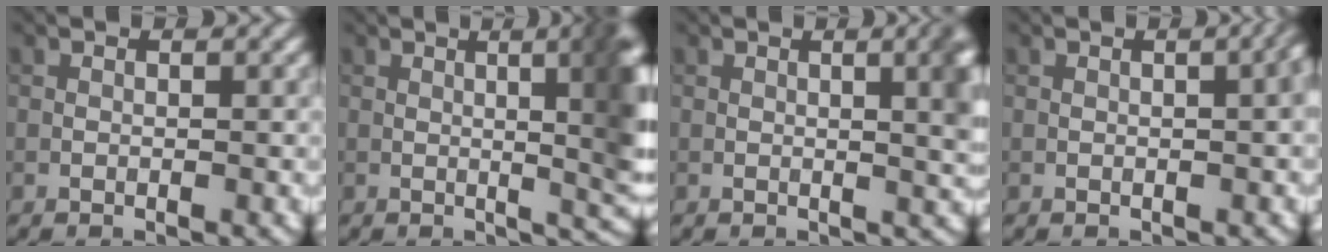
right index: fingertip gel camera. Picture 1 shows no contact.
{"total": 10.5, "force": [1.4, 3.7, 9.7], "torque": [-0.078, 0.020, 0.008]}
{"total": 5.5, "force": [1.0, 1.9, 5.0], "torque": [-0.039, 0.012, 0.012]}
{"total": 2.6, "force": [0.2, 0.8, 2.4], "torque": [-0.018, 0.012, 0.004]}